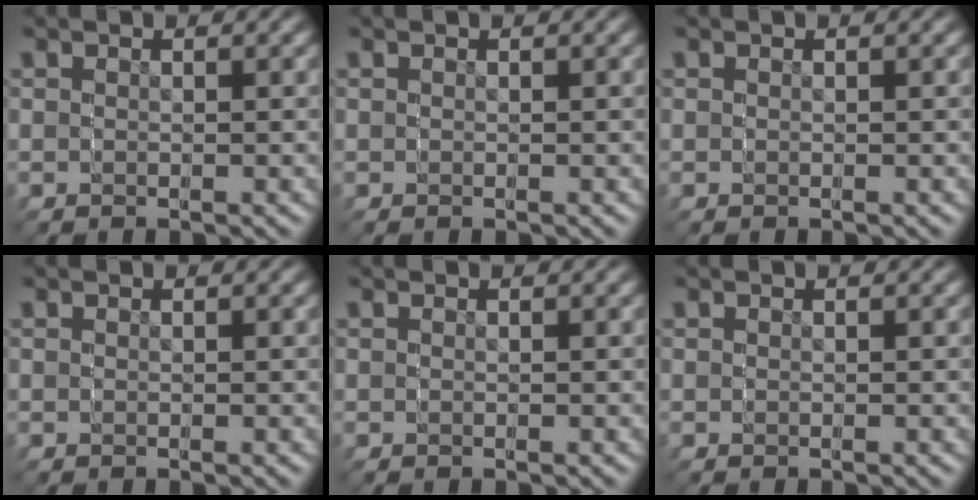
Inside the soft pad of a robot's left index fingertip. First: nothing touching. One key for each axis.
{"total": 0.0}
{"total": 0.0}
{"total": 0.0}
{"total": 0.0}
{"total": 0.0}